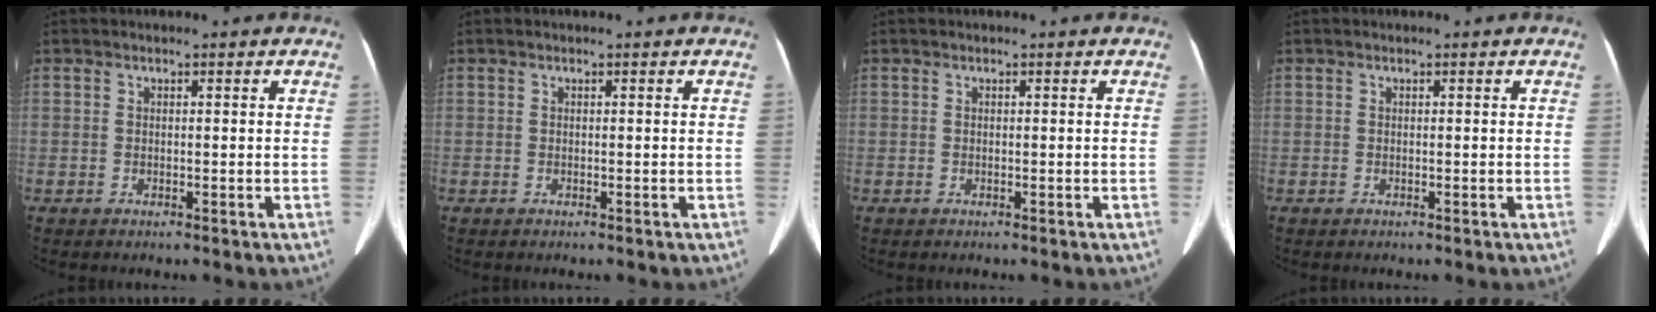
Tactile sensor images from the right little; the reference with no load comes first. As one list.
[{"total": 0.0}, {"total": 0.0}, {"total": 0.0}]